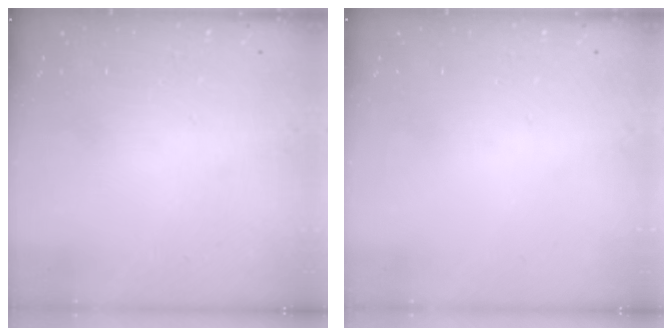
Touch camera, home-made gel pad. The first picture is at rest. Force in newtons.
{"total": 0.0}